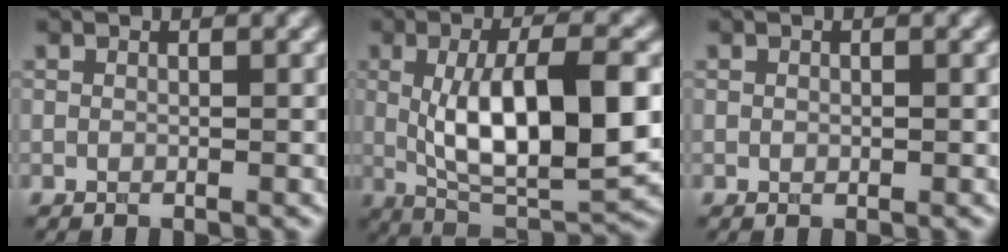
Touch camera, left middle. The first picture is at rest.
{"total": 10.8, "force": [0.3, 3.7, 10.2], "torque": [-0.158, -0.003, 0.008]}
{"total": 0.0}